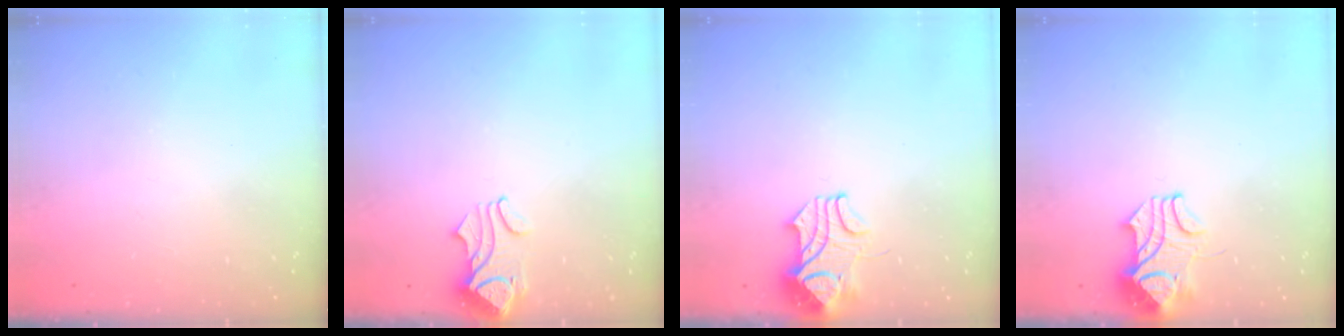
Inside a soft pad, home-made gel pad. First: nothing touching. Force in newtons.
{"total": 0.9, "press": 0.8, "slide": 0.5}
{"total": 2.6, "press": 2.4, "slide": 1.0}
{"total": 2.6, "press": 2.4, "slide": 1.0}